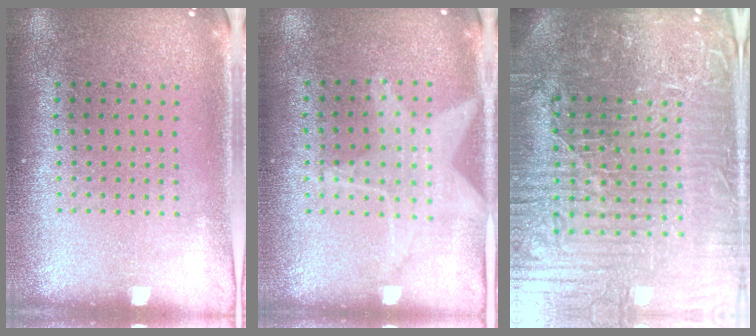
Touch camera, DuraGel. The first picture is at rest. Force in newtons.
{"total": 1.1, "press": 1.0, "slide": 0.4}
{"total": 7.9, "press": 6.9, "slide": 3.7}